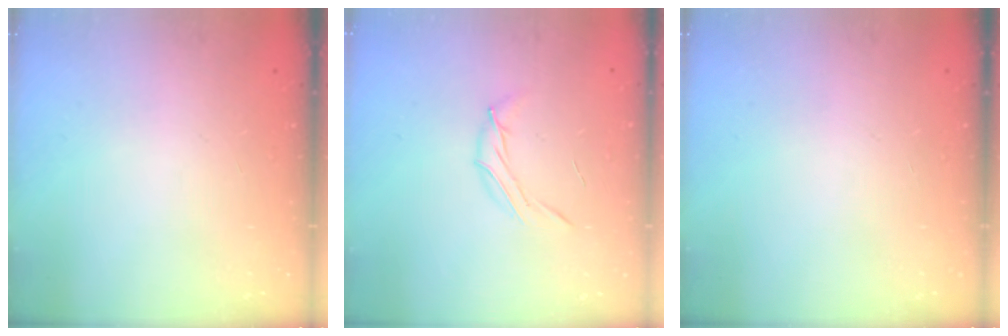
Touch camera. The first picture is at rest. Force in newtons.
{"total": 6.8, "press": 6.8, "slide": 0.5}
{"total": 0.0}